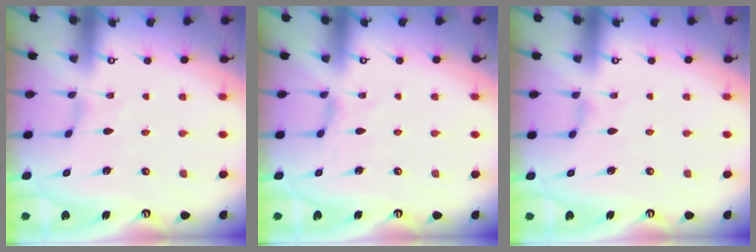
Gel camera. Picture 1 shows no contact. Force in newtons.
{"total": 0.0}
{"total": 0.7, "press": 0.6, "slide": 0.3}